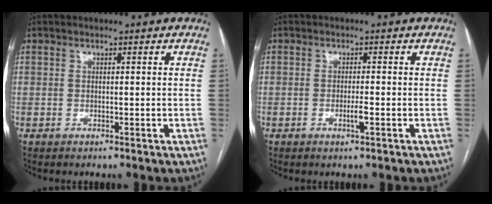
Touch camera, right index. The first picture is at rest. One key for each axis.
{"total": 1.9, "fx": -0.6, "fy": 0.0, "fz": 1.8, "tx": -0.034, "ty": -0.004, "tz": -0.012}